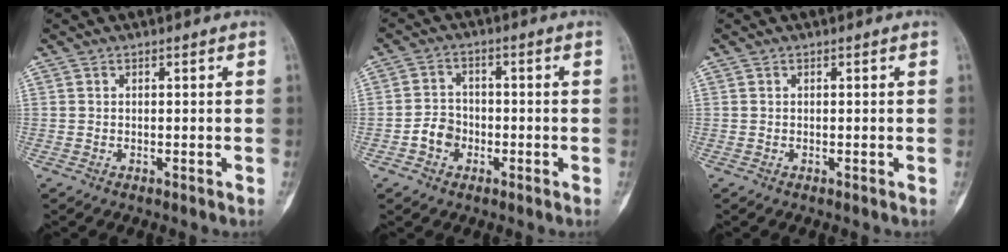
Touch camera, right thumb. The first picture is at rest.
{"total": 4.6, "force": [-1.7, 3.8, 1.9], "torque": [-0.017, 0.019, -0.036]}
{"total": 0.0}